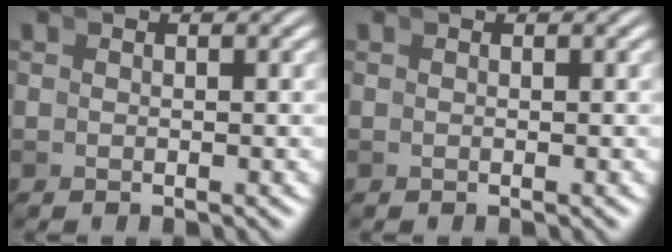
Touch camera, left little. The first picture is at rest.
{"total": 0.0}